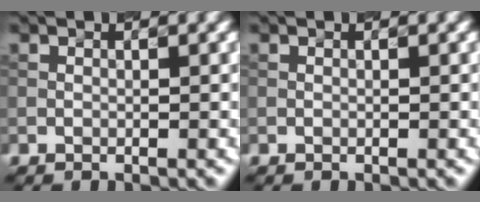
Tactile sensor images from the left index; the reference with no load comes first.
{"total": 0.0}